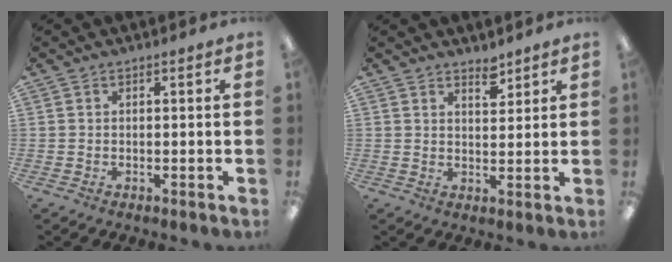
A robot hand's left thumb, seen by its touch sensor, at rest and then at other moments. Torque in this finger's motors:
{"motor_torque": [-0.31, -0.33, -0.23, -0.19, 0.11]}